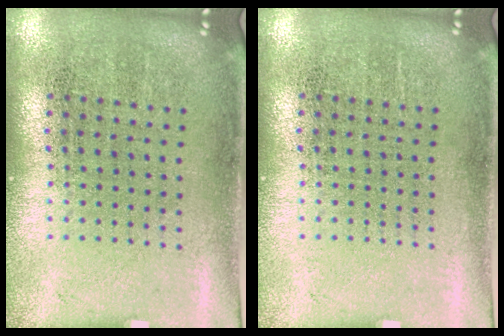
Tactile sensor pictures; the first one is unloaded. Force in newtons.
{"total": 0.0}